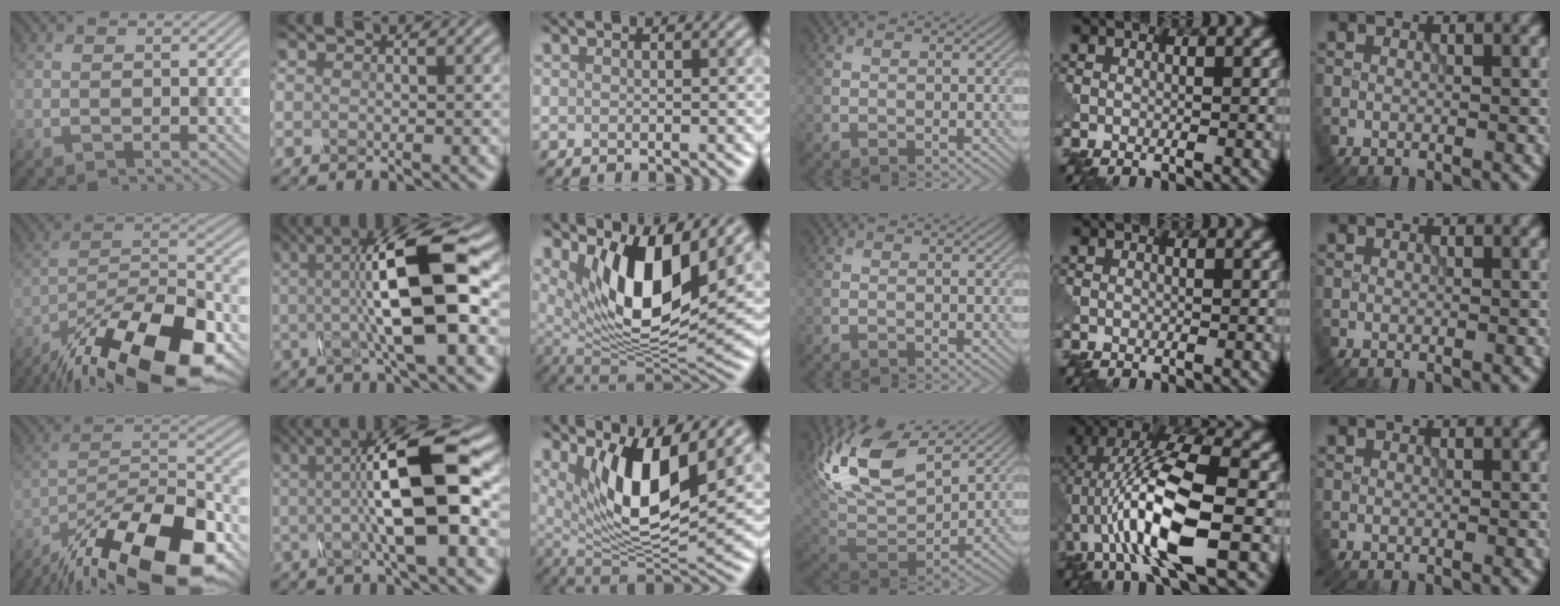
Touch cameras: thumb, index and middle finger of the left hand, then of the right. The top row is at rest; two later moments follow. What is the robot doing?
{"motion": "disassemble", "object": "glue stick"}